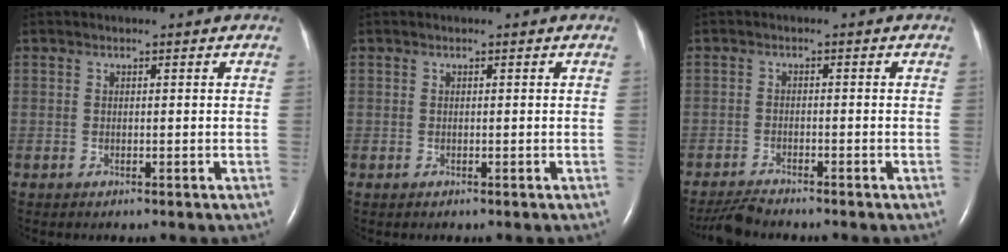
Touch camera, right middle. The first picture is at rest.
{"total": 0.0}
{"total": 3.7, "force": [-3.5, 0.2, 1.1], "torque": [-0.026, -0.017, -0.064]}